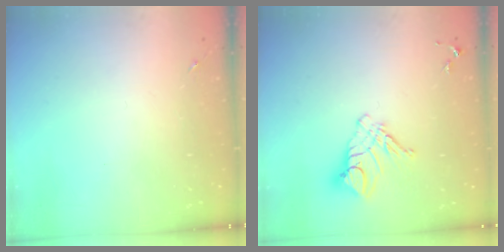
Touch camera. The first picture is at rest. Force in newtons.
{"total": 10.7, "press": 10.6, "slide": 1.1}